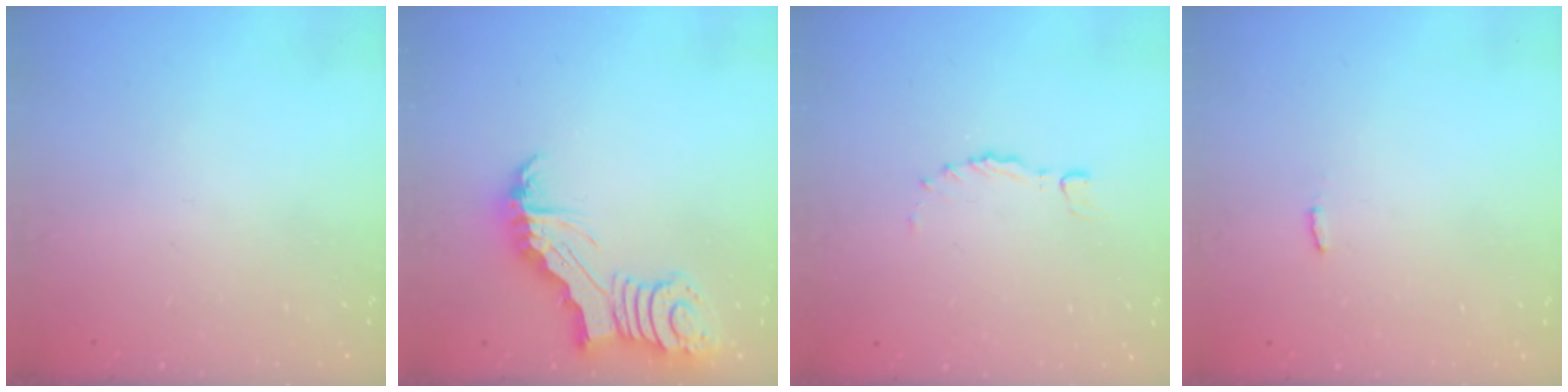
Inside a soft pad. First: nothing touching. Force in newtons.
{"total": 5.6, "press": 5.5, "slide": 0.7}
{"total": 0.0}
{"total": 2.3, "press": 2.3, "slide": 0.4}